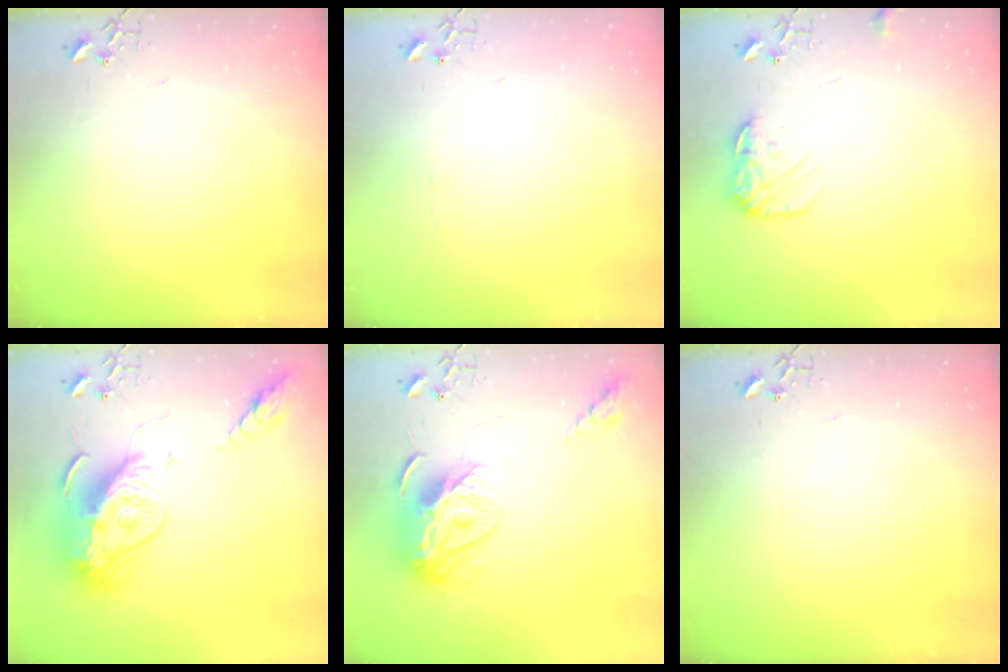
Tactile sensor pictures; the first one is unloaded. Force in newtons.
{"total": 2.6, "press": 2.6, "slide": 0.5}
{"total": 10.7, "press": 10.7, "slide": 0.3}
{"total": 18.8, "press": 18.7, "slide": 1.8}
{"total": 13.9, "press": 13.8, "slide": 1.3}
{"total": 0.0}